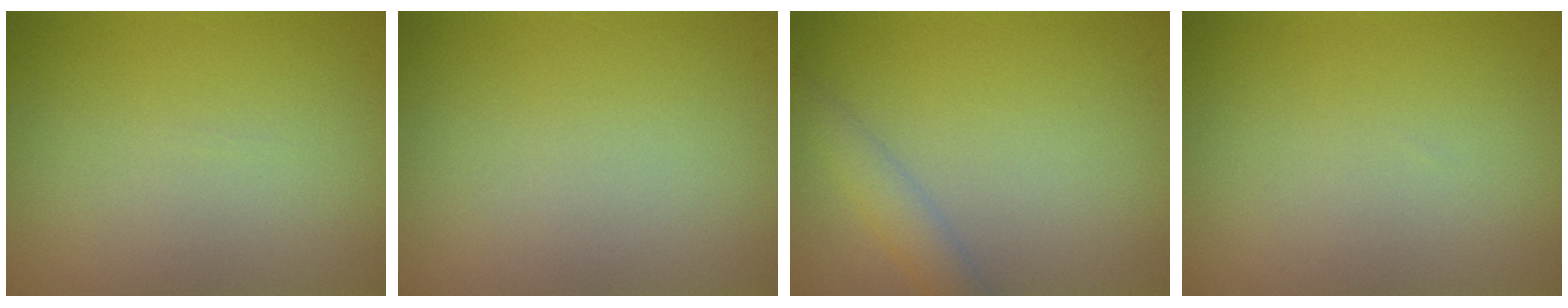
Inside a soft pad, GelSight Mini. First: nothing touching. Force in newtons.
{"total": 0.0}
{"total": 2.1, "press": 2.1, "slide": 0.1}
{"total": 0.0}